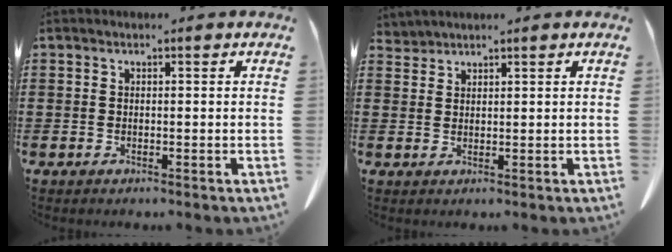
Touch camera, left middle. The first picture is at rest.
{"total": 1.5, "force": [1.5, 0.1, 0.0], "torque": [-0.005, -0.001, 0.031]}